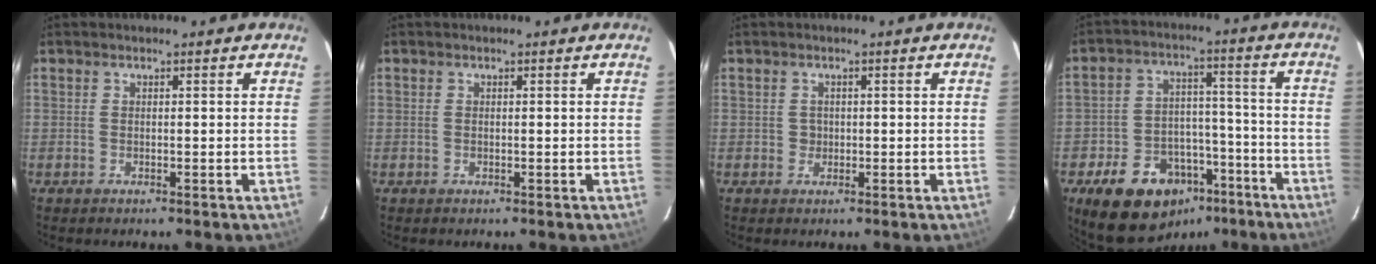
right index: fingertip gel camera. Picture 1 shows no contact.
{"total": 0.0}
{"total": 1.5, "force": [-0.1, 1.5, 0.1], "torque": [0.003, 0.002, 0.001]}
{"total": 16.9, "force": [-10.3, 11.2, 7.3], "torque": [-0.161, 0.034, -0.137]}